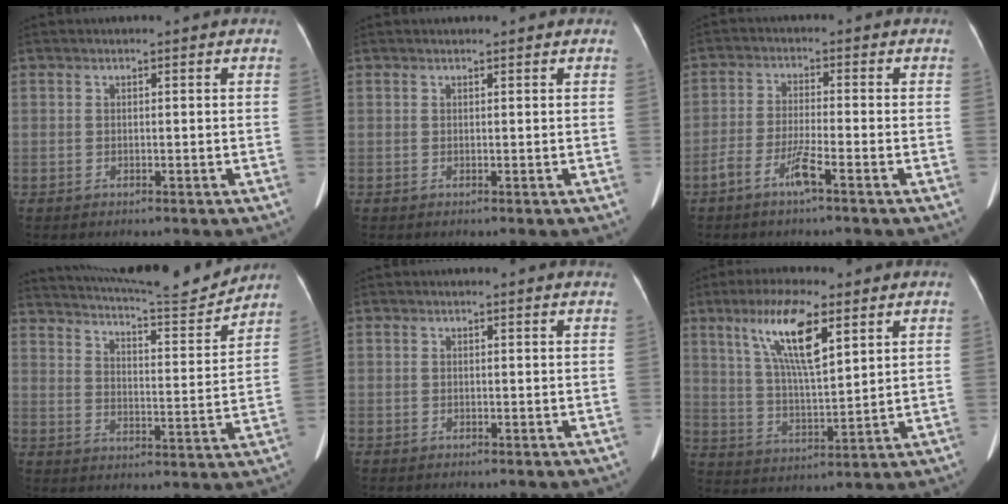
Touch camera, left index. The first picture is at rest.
{"total": 1.1, "force": [1.0, 0.2, 0.5], "torque": [-0.010, 0.015, 0.013]}
{"total": 4.6, "force": [-3.5, -0.1, 3.0], "torque": [-0.064, -0.019, -0.066]}
{"total": 16.3, "force": [15.7, -0.5, 4.4], "torque": [-0.085, -0.047, 0.223]}
{"total": 0.7, "force": [0.2, 0.7, 0.1], "torque": [-0.003, -0.001, -0.010]}
{"total": 11.5, "force": [5.9, 2.3, 9.6], "torque": [-0.191, 0.009, 0.112]}